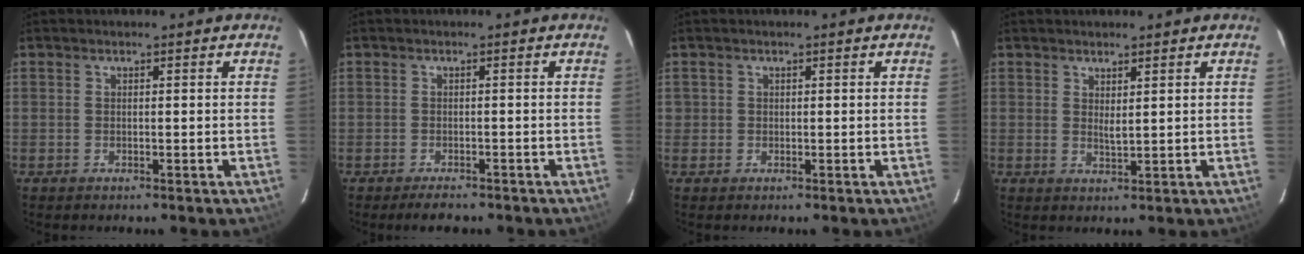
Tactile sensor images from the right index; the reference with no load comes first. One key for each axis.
{"total": 2.9, "fx": -2.3, "fy": 1.5, "fz": 1.0, "tx": -0.015, "ty": 0.004, "tz": -0.034}
{"total": 0.9, "fx": 0.0, "fy": 0.9, "fz": -0.1, "tx": 0.004, "ty": 0.003, "tz": 0.000}
{"total": 2.0, "fx": 1.2, "fy": 0.4, "fz": 1.5, "tx": -0.026, "ty": -0.003, "tz": 0.019}